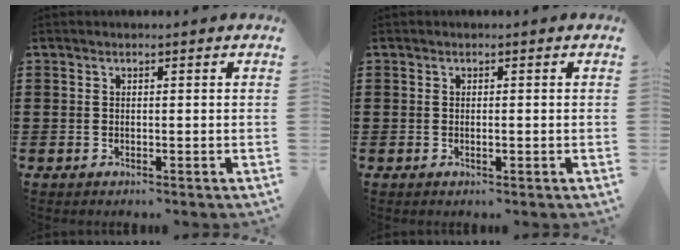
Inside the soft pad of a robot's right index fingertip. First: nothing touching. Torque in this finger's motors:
{"motor_torque": [-0.64, 0.68, -0.04, 0.01]}